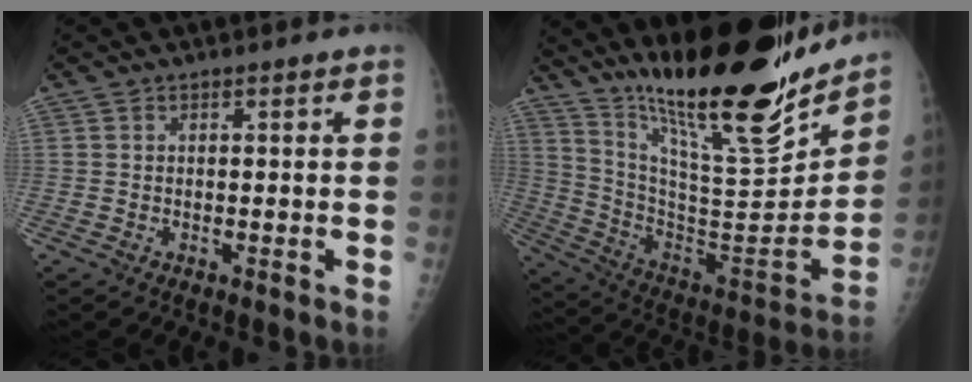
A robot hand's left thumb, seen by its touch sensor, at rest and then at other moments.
{"total": 27.8, "force": [21.6, 5.4, 16.8], "torque": [-0.244, -0.113, 0.354]}